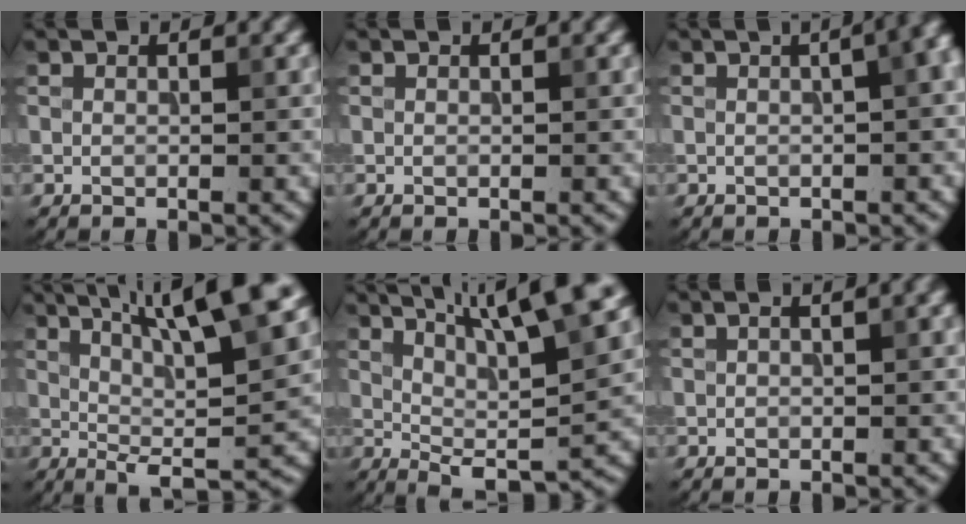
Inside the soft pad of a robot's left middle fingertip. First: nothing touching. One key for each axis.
{"total": 0.0}
{"total": 12.7, "fx": 2.6, "fy": 7.4, "fz": 10.1, "tx": -0.008, "ty": 0.061, "tz": -0.013}
{"total": 11.3, "fx": 4.0, "fy": 2.3, "fz": 10.3, "tx": -0.141, "ty": 0.011, "tz": 0.067}
{"total": 10.6, "fx": 5.2, "fy": 2.2, "fz": 9.0, "tx": -0.126, "ty": 0.019, "tz": 0.082}
{"total": 2.8, "fx": 0.7, "fy": 0.9, "fz": 2.5, "tx": -0.031, "ty": 0.008, "tz": 0.004}